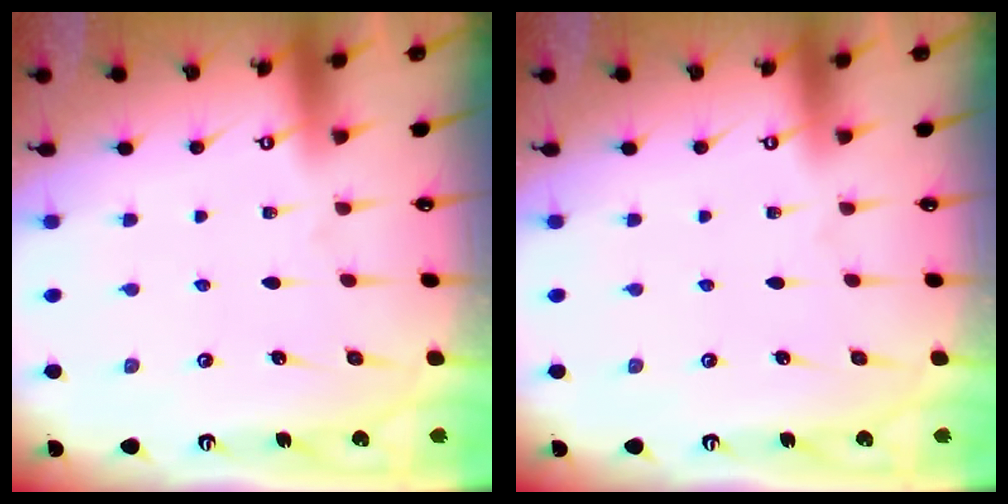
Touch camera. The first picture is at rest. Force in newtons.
{"total": 0.0}